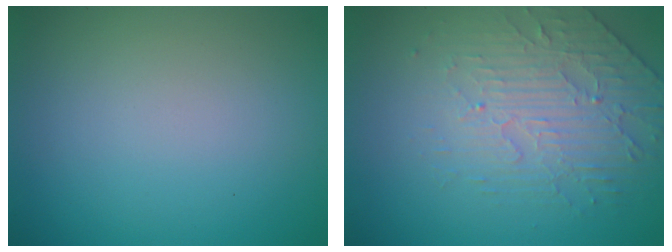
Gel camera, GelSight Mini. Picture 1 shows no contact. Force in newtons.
{"total": 4.7, "press": 3.3, "slide": 3.3}